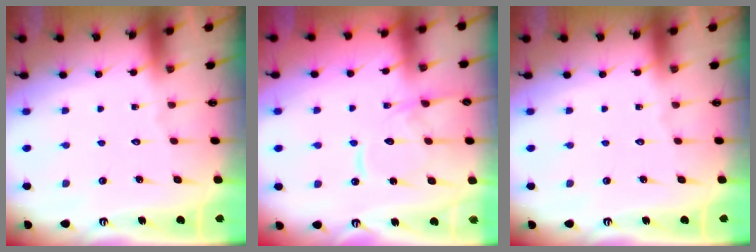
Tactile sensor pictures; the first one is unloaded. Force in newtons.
{"total": 12.9, "press": 12.8, "slide": 1.3}
{"total": 0.0}